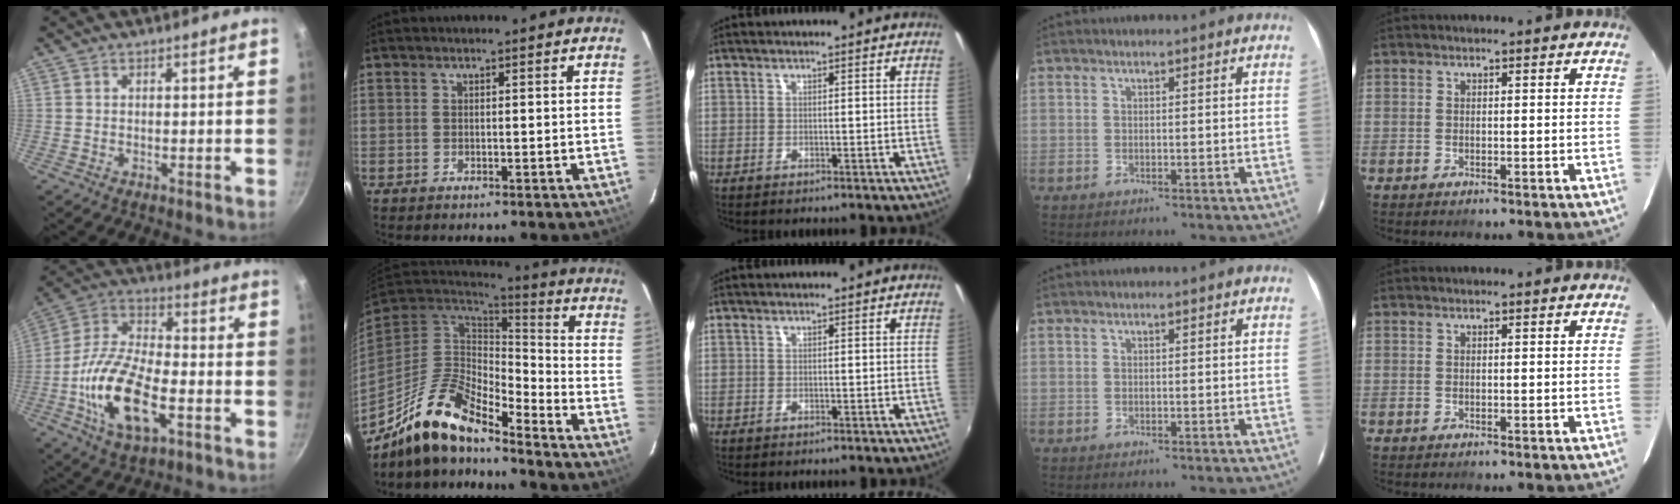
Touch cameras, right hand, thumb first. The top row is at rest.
{"thumb": {"total": 18.3, "force": [-5.5, 8.6, 15.2], "torque": [-0.287, 0.026, -0.114]}, "index": {"total": 16.1, "force": [-12.6, 4.4, 8.9], "torque": [-0.178, -0.017, -0.239]}}